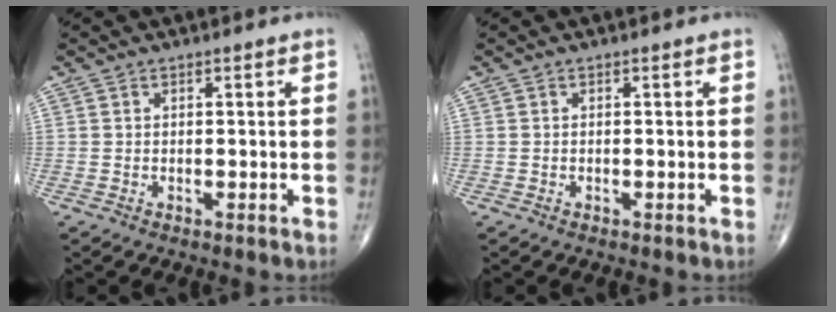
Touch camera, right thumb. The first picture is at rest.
{"total": 0.0}